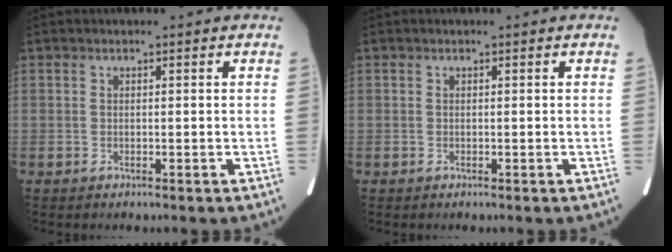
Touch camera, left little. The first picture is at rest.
{"total": 0.0}